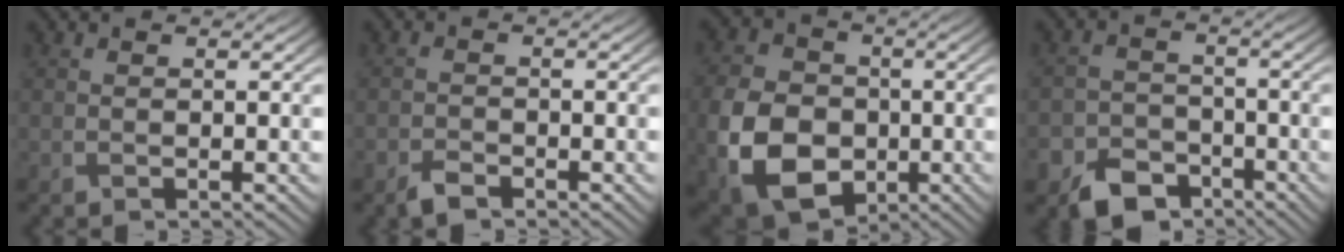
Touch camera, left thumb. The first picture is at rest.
{"total": 2.2, "force": [-1.7, 0.9, 1.0], "torque": [-0.020, -0.001, -0.037]}
{"total": 12.8, "force": [-3.5, 9.6, 7.7], "torque": [-0.202, -0.028, -0.074]}
{"total": 6.6, "force": [-4.6, 4.1, 2.3], "torque": [-0.049, -0.014, -0.087]}